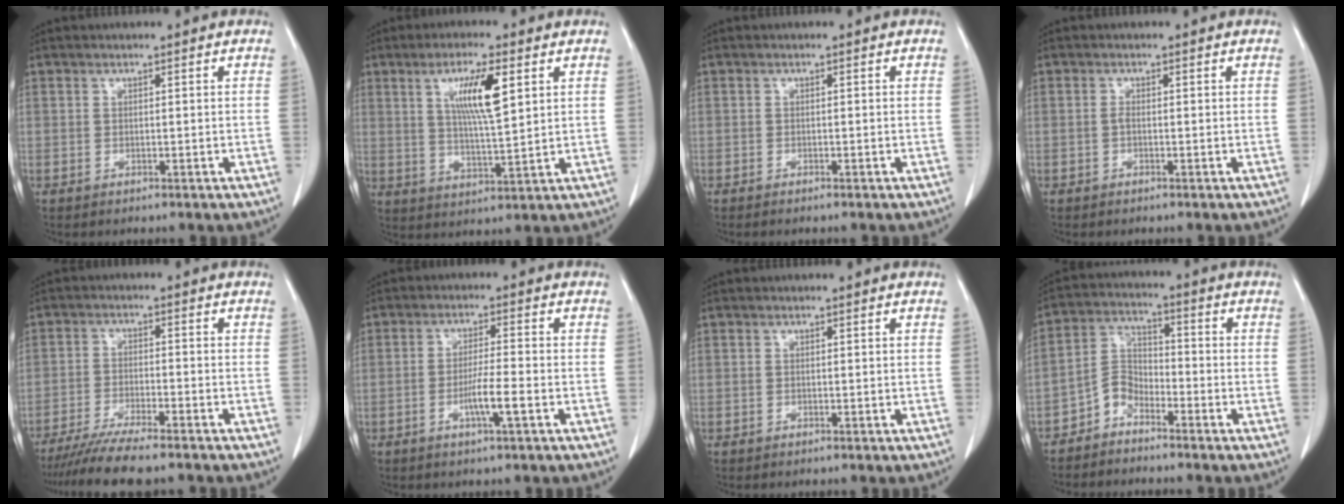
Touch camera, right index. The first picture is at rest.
{"total": 8.8, "force": [3.3, 1.1, 8.1], "torque": [-0.149, -0.002, 0.059]}
{"total": 1.1, "force": [-0.9, 0.1, 0.6], "torque": [-0.014, -0.003, -0.011]}
{"total": 0.6, "force": [-0.2, 0.2, 0.5], "torque": [-0.011, 0.001, -0.005]}
{"total": 9.6, "force": [-8.2, 0.3, 5.0], "torque": [-0.078, -0.024, -0.134]}
{"total": 4.7, "force": [-1.8, -0.1, 4.4], "torque": [-0.077, -0.005, -0.033]}
{"total": 0.0}
{"total": 4.7, "force": [-3.6, 2.7, 1.3], "torque": [-0.022, 0.009, -0.077]}